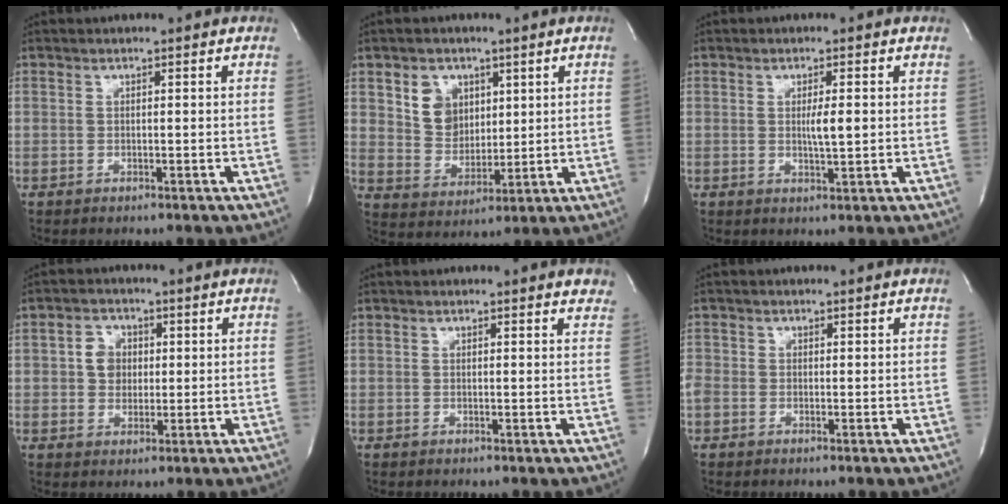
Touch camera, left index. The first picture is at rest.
{"total": 7.0, "force": [3.0, 5.6, 2.9], "torque": [-0.062, 0.008, 0.063]}
{"total": 3.0, "force": [0.0, 0.5, 3.0], "torque": [-0.053, -0.007, 0.000]}
{"total": 4.3, "force": [0.5, 3.7, 2.0], "torque": [-0.034, 0.010, 0.010]}
{"total": 2.4, "force": [2.0, 0.9, 0.8], "torque": [0.001, -0.008, 0.008]}
{"total": 2.7, "force": [-0.3, 2.4, 1.2], "torque": [-0.041, 0.010, -0.005]}